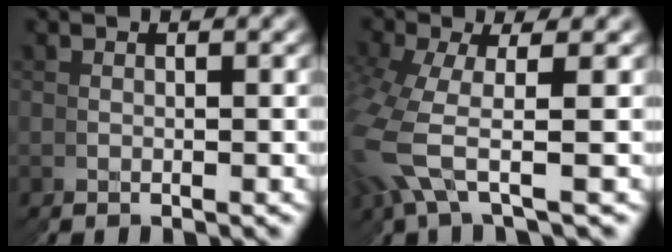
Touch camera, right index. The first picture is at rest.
{"total": 3.6, "force": [1.1, 2.1, 2.6], "torque": [-0.101, -0.013, 0.021]}